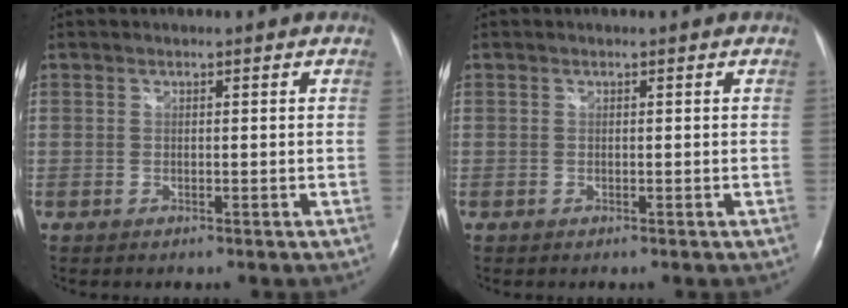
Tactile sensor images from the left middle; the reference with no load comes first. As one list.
[{"total": 0.0}]